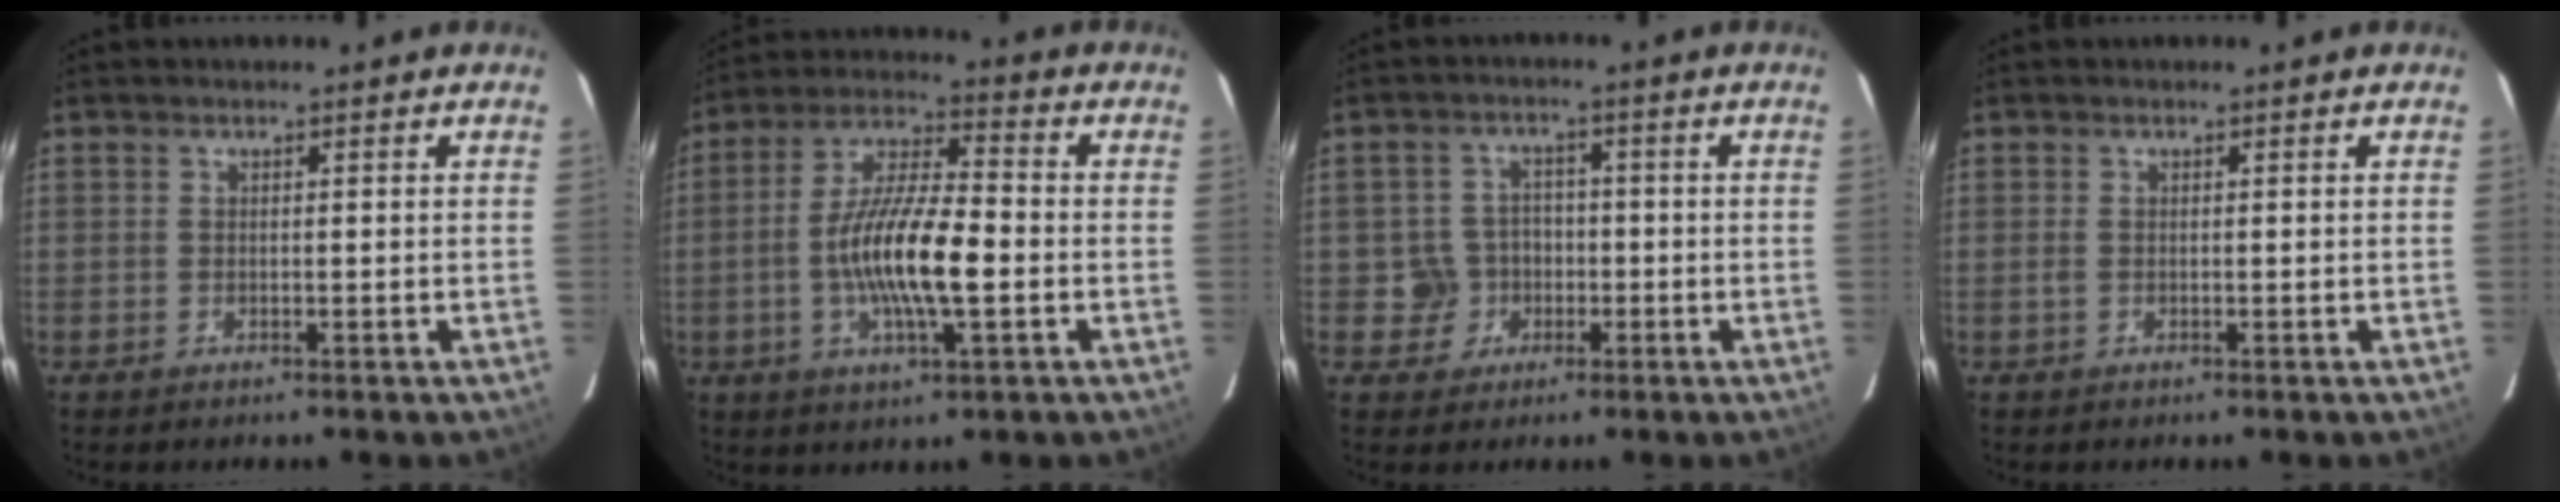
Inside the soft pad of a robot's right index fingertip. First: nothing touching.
{"total": 13.8, "force": [-2.8, 3.5, 13.0], "torque": [-0.252, -0.001, -0.056]}
{"total": 5.4, "force": [-1.6, 5.1, 0.7], "torque": [-0.017, 0.017, -0.018]}
{"total": 0.6, "force": [-0.1, 0.3, 0.5], "torque": [-0.011, 0.000, -0.002]}